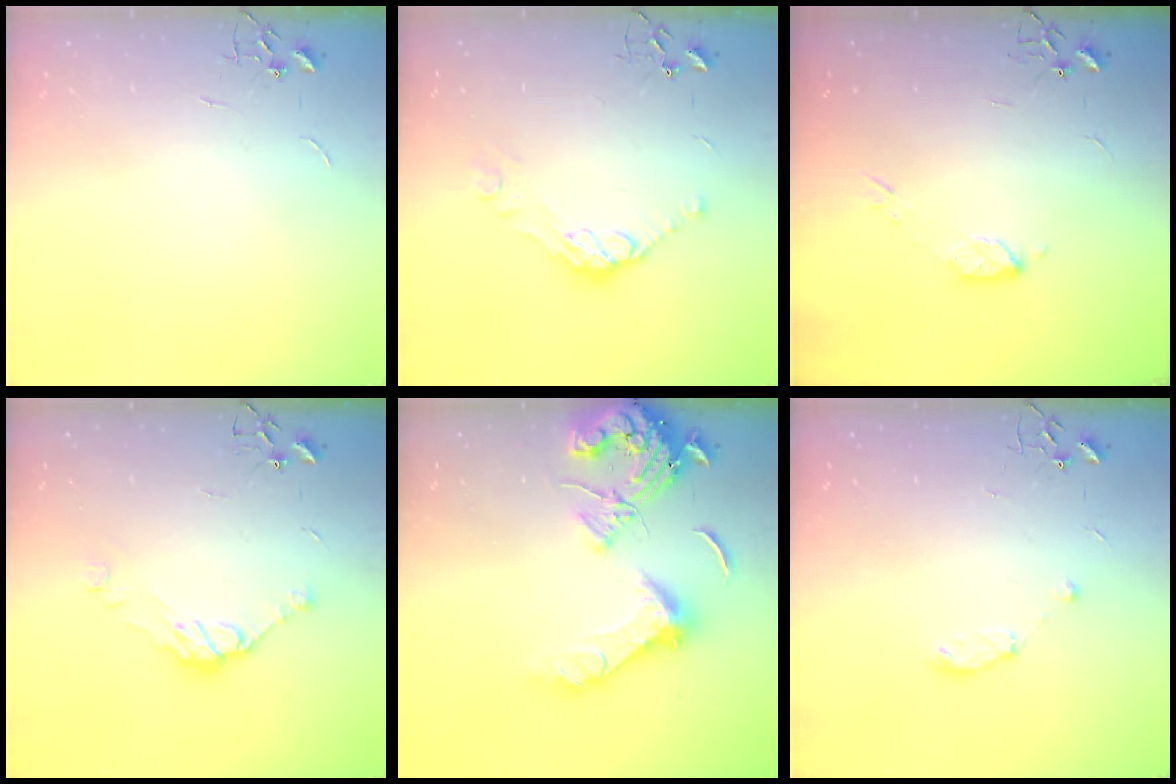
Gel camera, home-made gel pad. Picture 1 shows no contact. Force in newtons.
{"total": 9.1, "press": 9.1, "slide": 0.7}
{"total": 6.4, "press": 6.4, "slide": 0.3}
{"total": 10.1, "press": 10.0, "slide": 0.7}
{"total": 17.0, "press": 16.9, "slide": 2.3}
{"total": 6.3, "press": 6.3, "slide": 0.8}